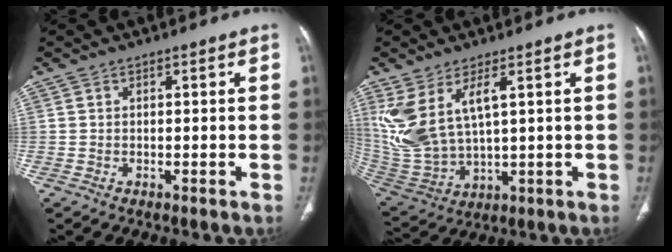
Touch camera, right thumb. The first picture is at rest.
{"total": 12.9, "force": [4.7, 5.6, 10.7], "torque": [-0.237, -0.025, 0.117]}